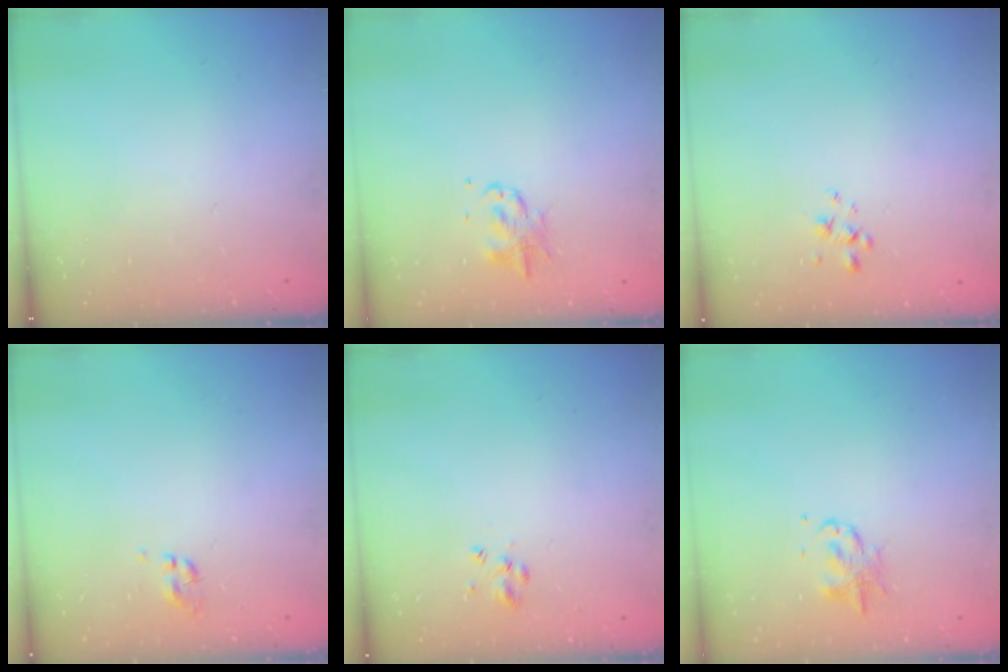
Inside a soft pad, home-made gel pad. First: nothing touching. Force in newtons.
{"total": 2.4, "press": 2.4, "slide": 0.3}
{"total": 1.4, "press": 1.3, "slide": 0.6}
{"total": 0.0}
{"total": 2.9, "press": 2.8, "slide": 1.0}
{"total": 2.4, "press": 2.4, "slide": 0.3}